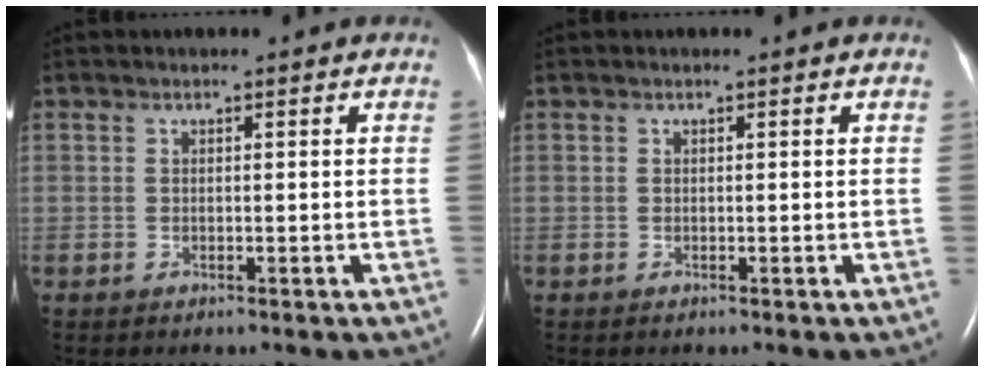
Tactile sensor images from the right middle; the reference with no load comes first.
{"total": 0.0}